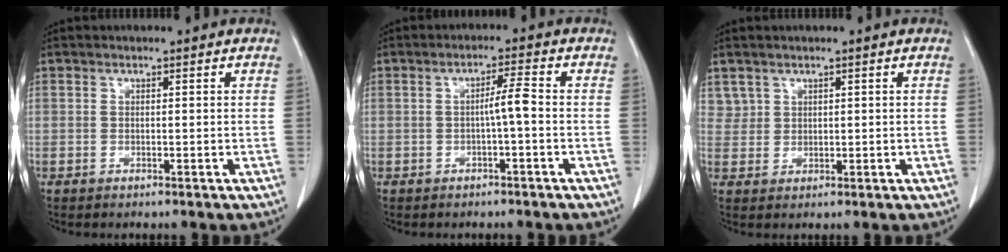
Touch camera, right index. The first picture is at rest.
{"total": 3.1, "force": [-0.6, -0.1, 3.0], "torque": [-0.049, 0.004, -0.010]}
{"total": 2.2, "force": [1.5, 1.6, 0.0], "torque": [0.011, 0.003, 0.028]}